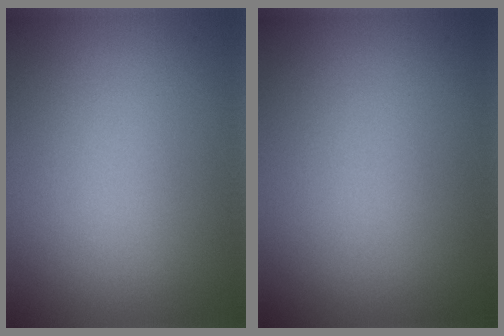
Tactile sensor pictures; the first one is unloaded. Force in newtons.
{"total": 0.0}